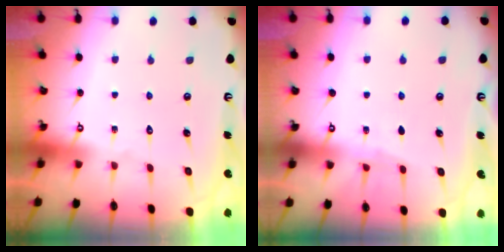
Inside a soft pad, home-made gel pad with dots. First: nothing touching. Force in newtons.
{"total": 4.4, "press": 4.4, "slide": 0.6}